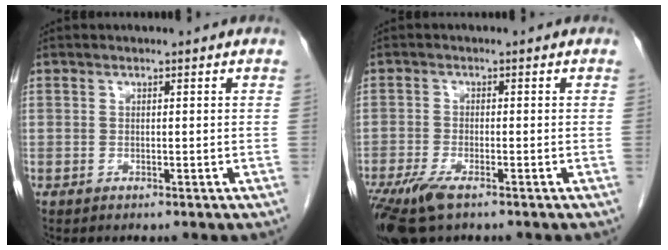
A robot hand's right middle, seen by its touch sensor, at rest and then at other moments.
{"total": 7.1, "force": [-4.7, 1.9, 5.0], "torque": [-0.098, -0.019, -0.083]}